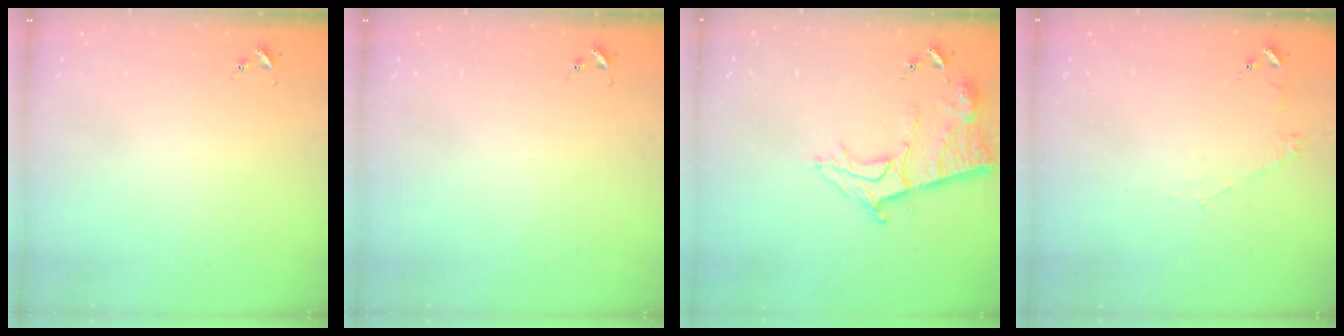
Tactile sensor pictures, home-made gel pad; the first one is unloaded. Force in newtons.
{"total": 0.0}
{"total": 11.9, "press": 11.8, "slide": 1.0}
{"total": 6.1, "press": 6.1, "slide": 0.6}